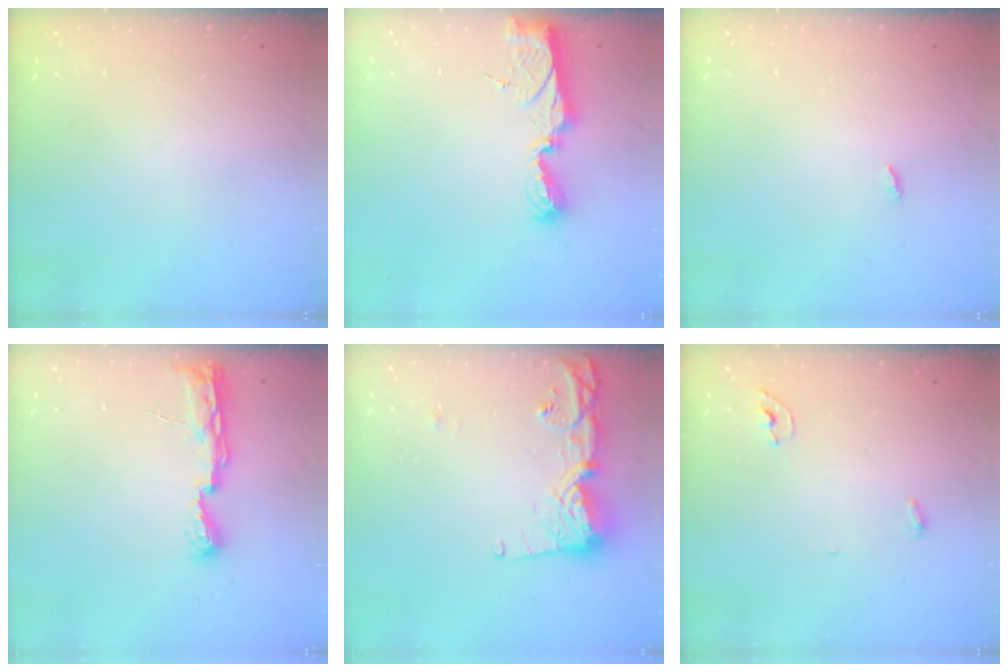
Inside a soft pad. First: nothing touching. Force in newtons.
{"total": 9.8, "press": 9.7, "slide": 0.9}
{"total": 1.8, "press": 1.8, "slide": 0.2}
{"total": 8.0, "press": 8.0, "slide": 0.8}
{"total": 14.0, "press": 13.9, "slide": 1.3}
{"total": 6.4, "press": 4.1, "slide": 4.9}